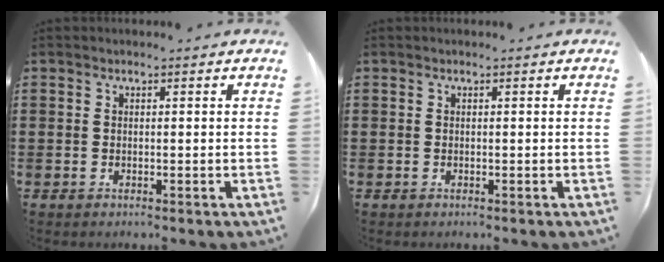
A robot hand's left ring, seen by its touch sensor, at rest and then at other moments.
{"total": 0.0}